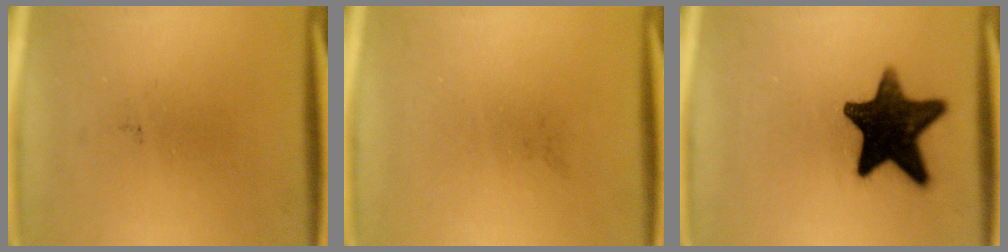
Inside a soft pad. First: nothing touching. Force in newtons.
{"total": 0.0}
{"total": 15.0}